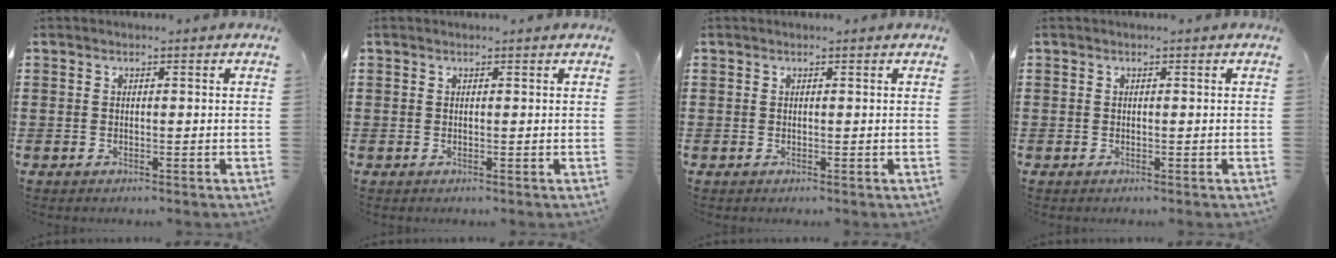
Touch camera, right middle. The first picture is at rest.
{"total": 0.0}
{"total": 0.0}
{"total": 0.0}